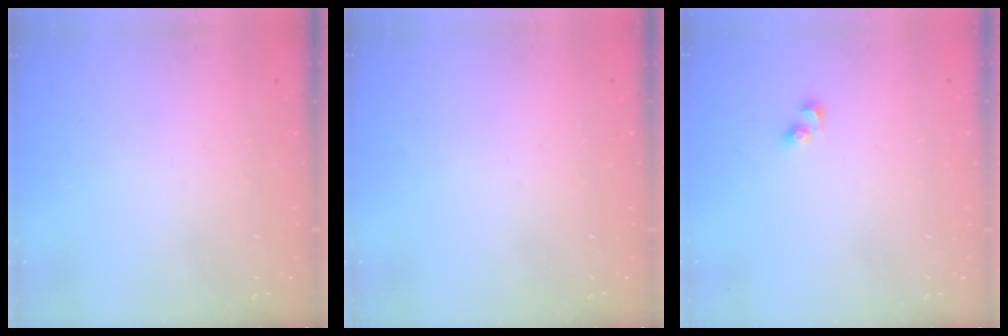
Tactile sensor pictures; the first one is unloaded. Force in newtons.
{"total": 0.0}
{"total": 2.5, "press": 2.5, "slide": 0.3}